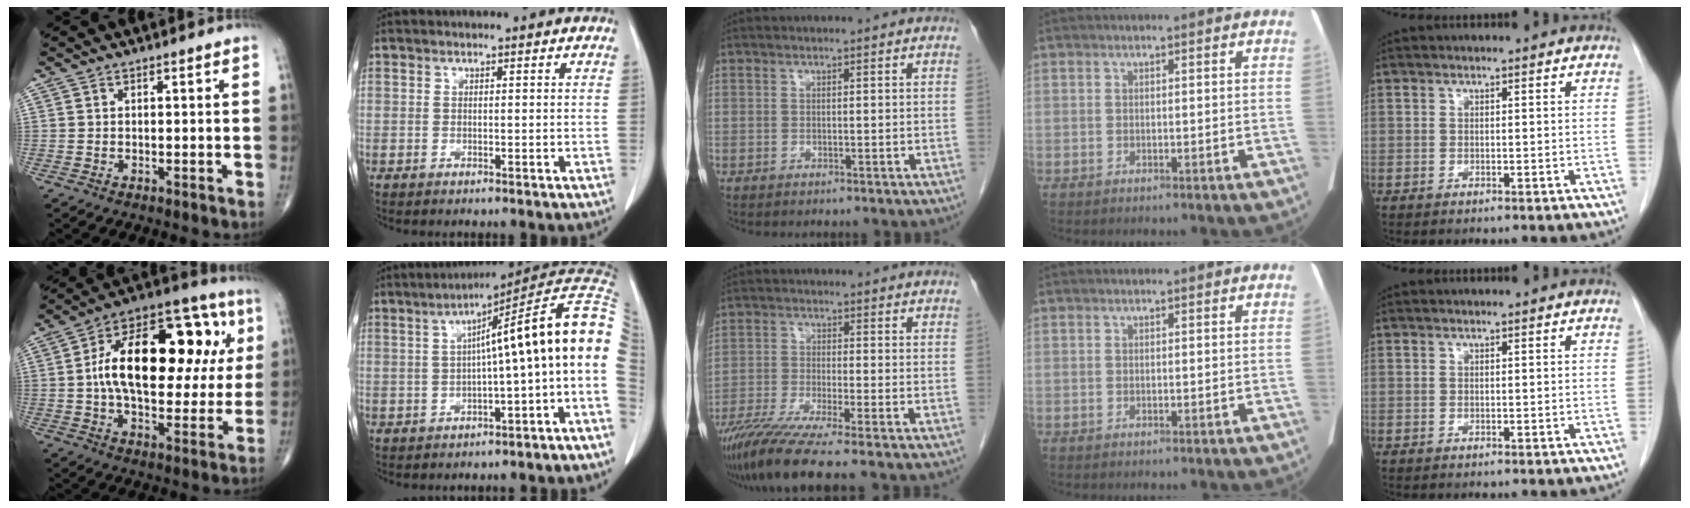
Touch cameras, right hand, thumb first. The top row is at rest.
{"thumb": {"total": 26.7, "force": [4.9, 13.7, 22.4], "torque": [-0.323, 0.026, 0.067]}, "index": {"total": 14.1, "force": [-1.1, 0.9, 14.1], "torque": [-0.182, 0.049, -0.021]}, "middle": {"total": 9.5, "force": [-7.6, -1.2, 5.6], "torque": [-0.091, -0.031, -0.130]}}